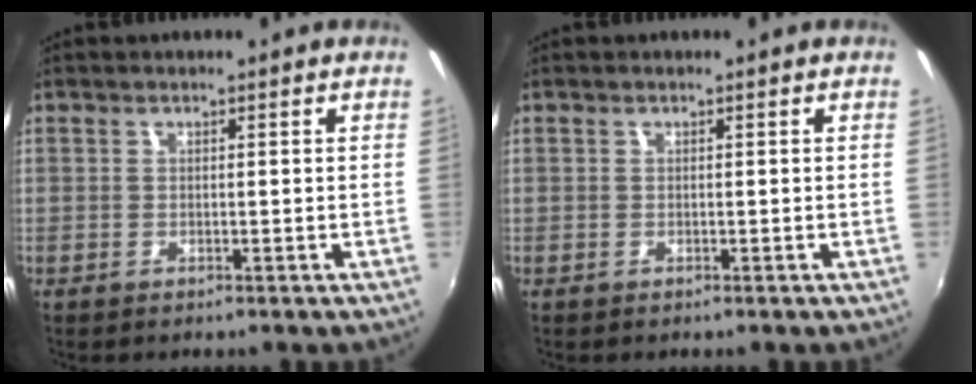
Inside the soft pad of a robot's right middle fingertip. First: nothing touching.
{"total": 0.0}